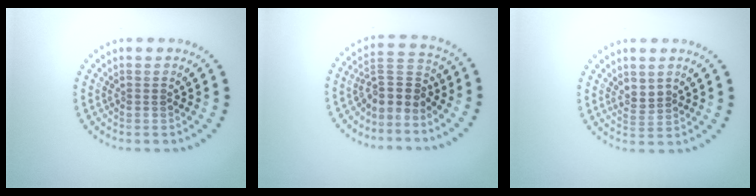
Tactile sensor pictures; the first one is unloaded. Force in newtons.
{"total": 3.0, "press": 2.2, "slide": 2.0}
{"total": 1.4, "press": 1.2, "slide": 0.7}